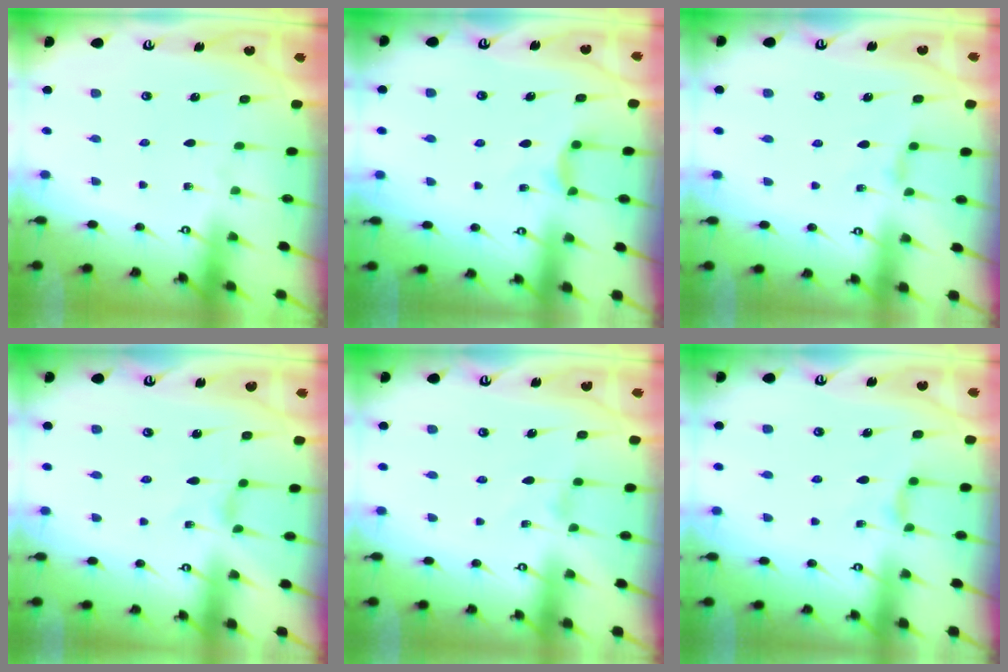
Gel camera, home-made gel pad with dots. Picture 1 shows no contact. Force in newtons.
{"total": 5.9, "press": 5.9, "slide": 0.8}
{"total": 2.3, "press": 2.2, "slide": 0.5}
{"total": 0.0}
{"total": 1.8, "press": 1.7, "slide": 0.3}
{"total": 3.8, "press": 3.7, "slide": 0.6}